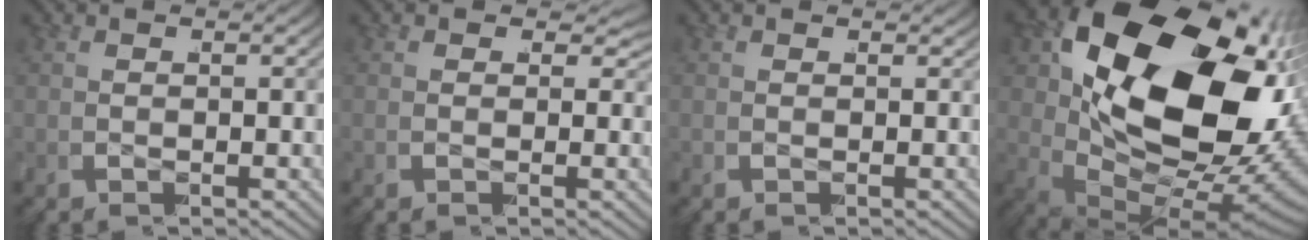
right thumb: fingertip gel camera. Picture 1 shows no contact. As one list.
[{"total": 2.5, "force": [0.5, 1.6, 1.8], "torque": [-0.027, -0.007, 0.008]}, {"total": 0.8, "force": [0.7, 0.3, 0.0], "torque": [-0.001, 0.001, 0.010]}, {"total": 28.3, "force": [1.2, 18.5, 21.4], "torque": [-0.385, -0.033, 0.032]}]